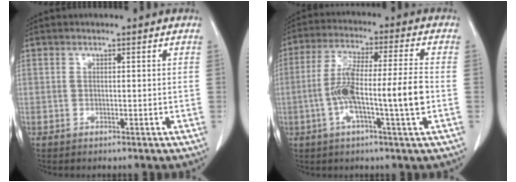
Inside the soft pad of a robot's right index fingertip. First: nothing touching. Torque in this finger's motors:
{"motor_torque": [1.38, -0.32, 0.53, 0.21]}